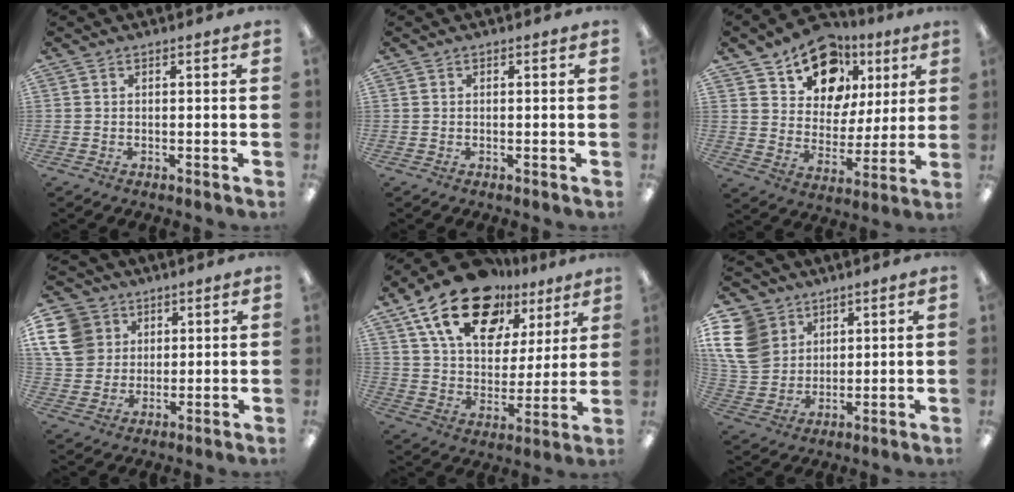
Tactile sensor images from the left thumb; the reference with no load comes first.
{"total": 0.0}
{"total": 16.4, "force": [10.2, 10.9, 6.8], "torque": [-0.115, -0.049, 0.189]}
{"total": 11.6, "force": [4.6, 9.8, 4.3], "torque": [-0.091, -0.008, 0.092]}
{"total": 21.2, "force": [13.4, 11.7, 11.5], "torque": [-0.200, -0.064, 0.239]}
{"total": 13.0, "force": [5.4, 10.7, 5.2], "torque": [-0.130, -0.019, 0.108]}